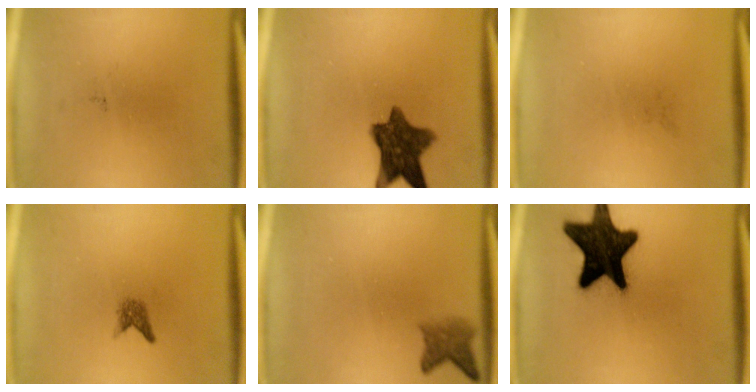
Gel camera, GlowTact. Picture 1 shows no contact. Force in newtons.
{"total": 10.1}
{"total": 0.0}
{"total": 1.5}
{"total": 2.9}
{"total": 18.5}